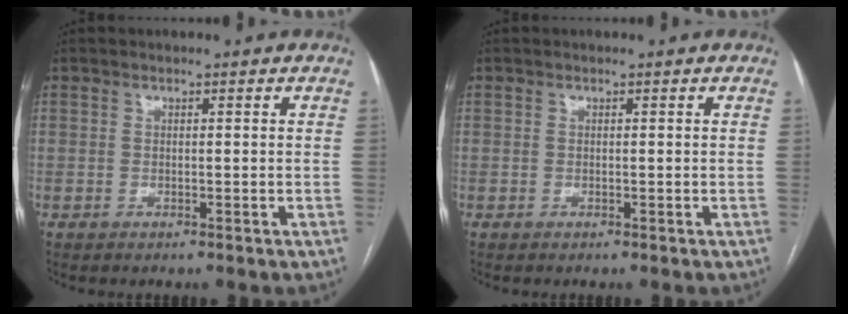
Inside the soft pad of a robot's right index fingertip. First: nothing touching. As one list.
[{"total": 0.0}]